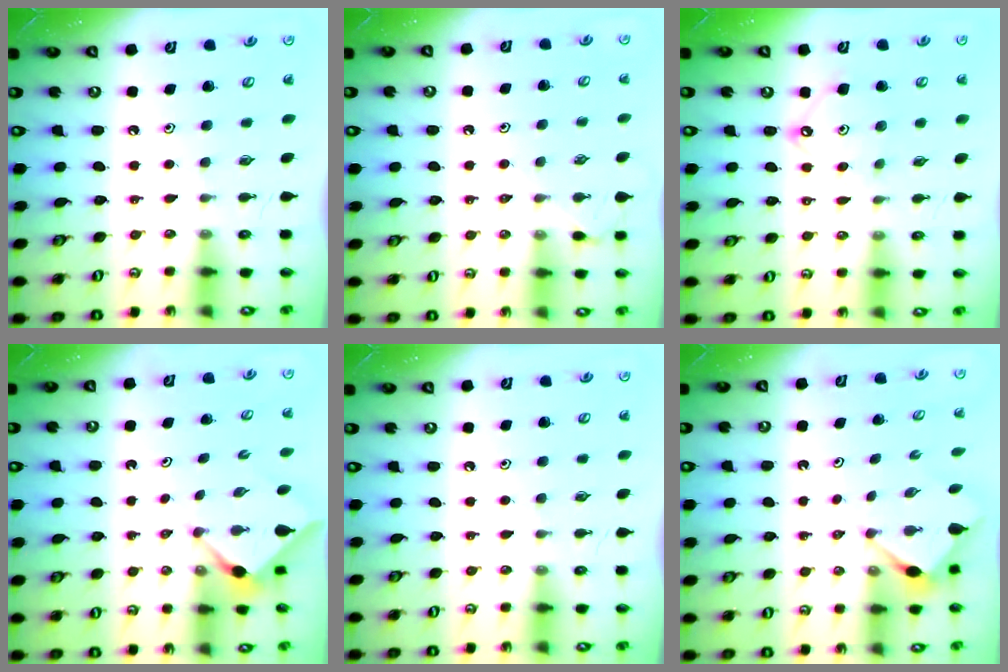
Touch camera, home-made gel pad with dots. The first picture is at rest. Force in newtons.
{"total": 4.5, "press": 4.4, "slide": 0.7}
{"total": 8.4, "press": 8.4, "slide": 0.9}
{"total": 3.1, "press": 3.1, "slide": 0.4}
{"total": 0.0}
{"total": 3.4, "press": 3.3, "slide": 0.3}